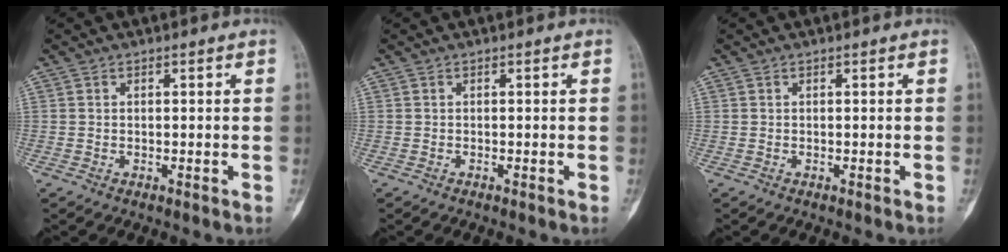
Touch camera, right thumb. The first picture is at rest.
{"total": 0.0}
{"total": 0.0}